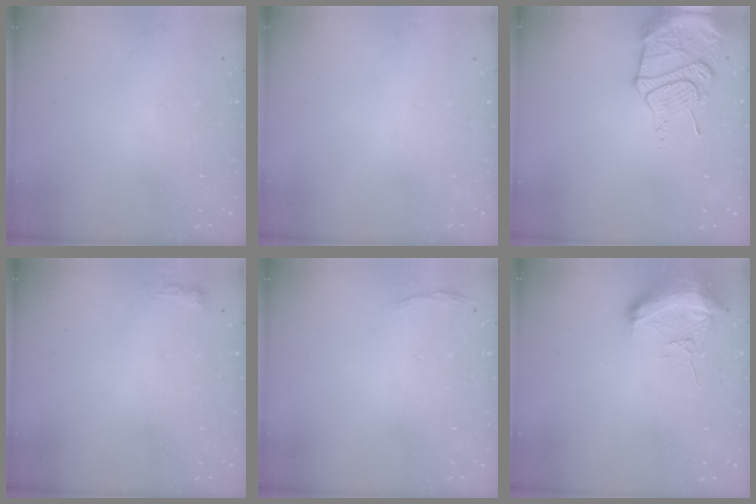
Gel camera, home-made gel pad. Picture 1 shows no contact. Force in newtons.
{"total": 0.0}
{"total": 13.5, "press": 13.4, "slide": 1.0}
{"total": 9.8, "press": 2.8, "slide": 9.4}
{"total": 3.6, "press": 3.5, "slide": 0.7}
{"total": 10.0, "press": 10.0, "slide": 0.8}